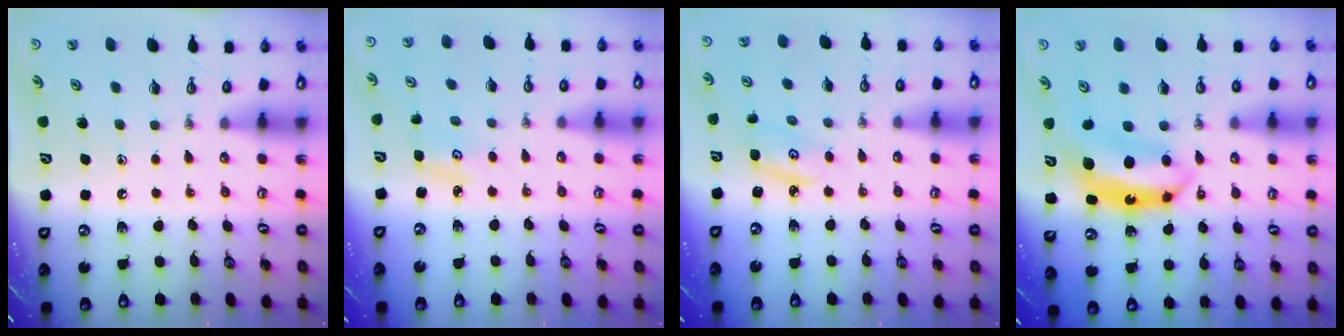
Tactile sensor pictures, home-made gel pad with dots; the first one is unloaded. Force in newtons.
{"total": 2.7, "press": 2.7, "slide": 0.4}
{"total": 2.9, "press": 2.9, "slide": 0.2}
{"total": 8.2, "press": 8.2, "slide": 1.1}